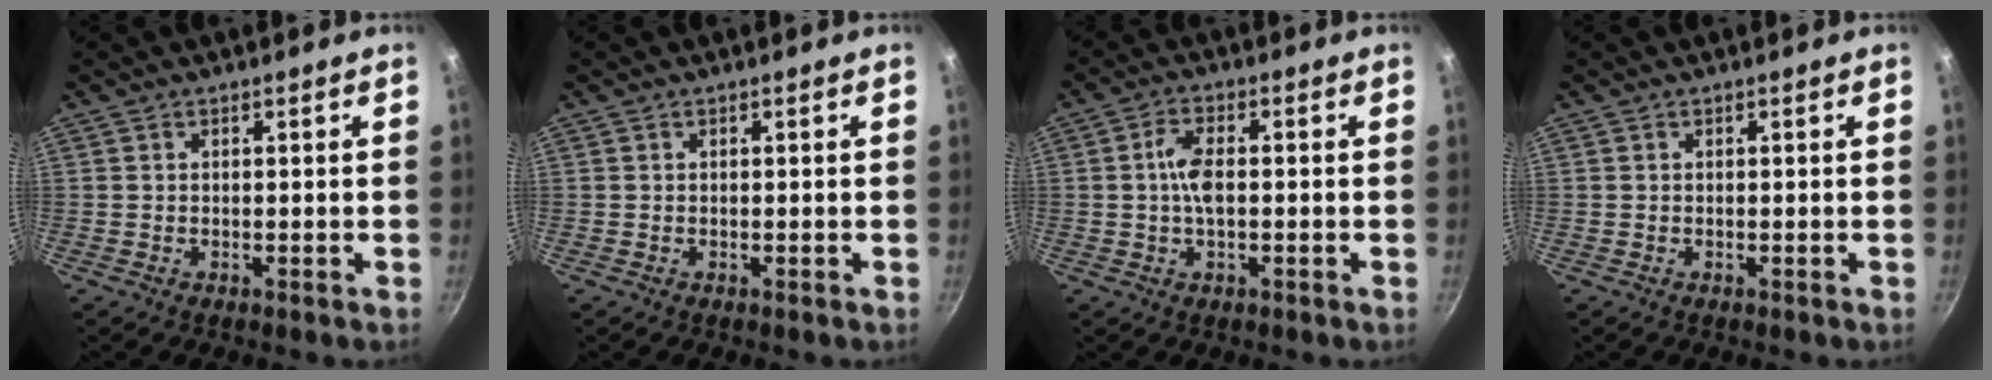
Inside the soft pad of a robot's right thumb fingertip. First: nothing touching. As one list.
[{"total": 0.0}, {"total": 5.3, "force": [-0.2, 2.5, 4.6], "torque": [-0.088, 0.012, -0.010]}, {"total": 0.0}]